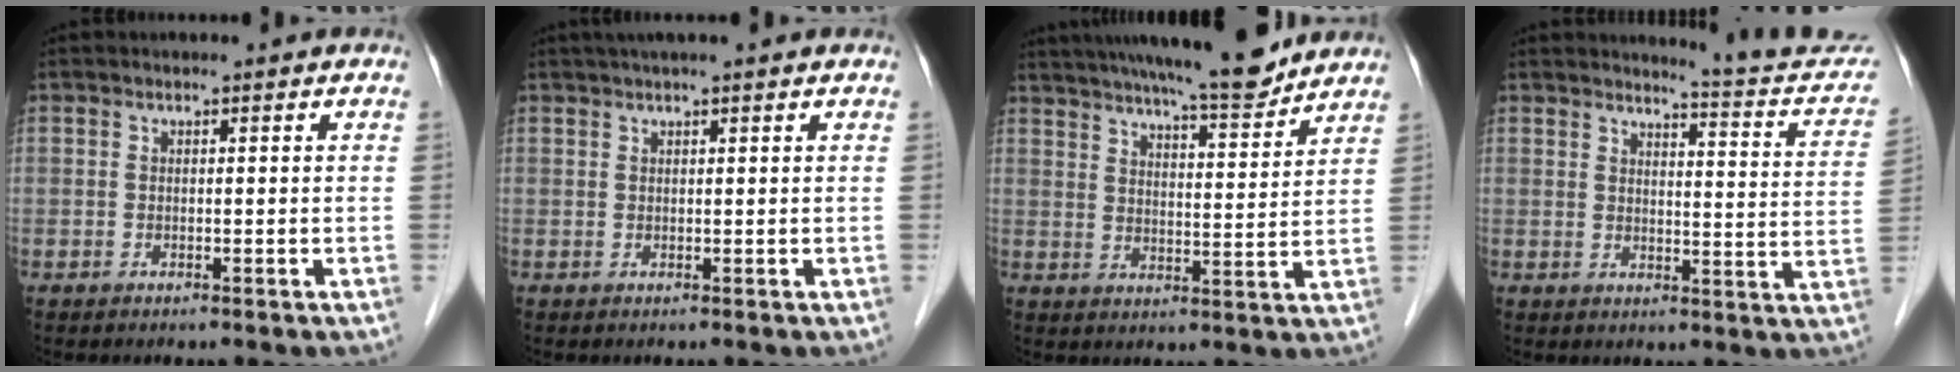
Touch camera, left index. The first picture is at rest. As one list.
[{"total": 4.8, "force": [3.9, -0.1, 2.8], "torque": [-0.040, 0.036, 0.058]}, {"total": 15.4, "force": [13.7, 1.0, 7.1], "torque": [-0.111, 0.002, 0.198]}, {"total": 11.1, "force": [11.0, -0.1, 1.8], "torque": [-0.018, -0.058, 0.116]}]